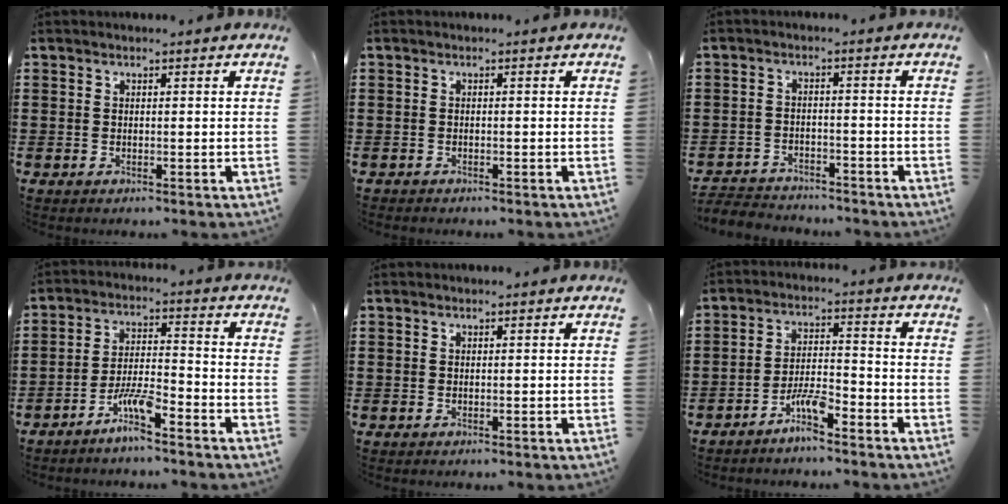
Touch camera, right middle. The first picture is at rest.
{"total": 1.0, "force": [-0.9, 0.3, -0.1], "torque": [0.001, 0.001, -0.021]}
{"total": 3.6, "force": [-3.5, 0.7, -0.2], "torque": [-0.003, 0.000, -0.077]}
{"total": 5.9, "force": [-4.3, 0.6, 4.0], "torque": [-0.088, -0.005, -0.083]}
{"total": 0.0}
{"total": 5.1, "force": [-4.0, 0.6, 3.1], "torque": [-0.076, -0.002, -0.079]}